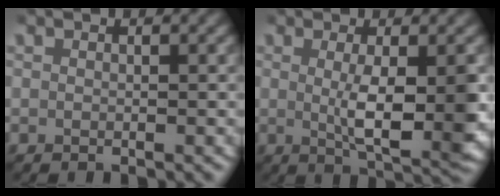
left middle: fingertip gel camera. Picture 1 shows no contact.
{"total": 6.4, "force": [-0.2, 2.0, 6.1], "torque": [-0.093, -0.015, 0.002]}